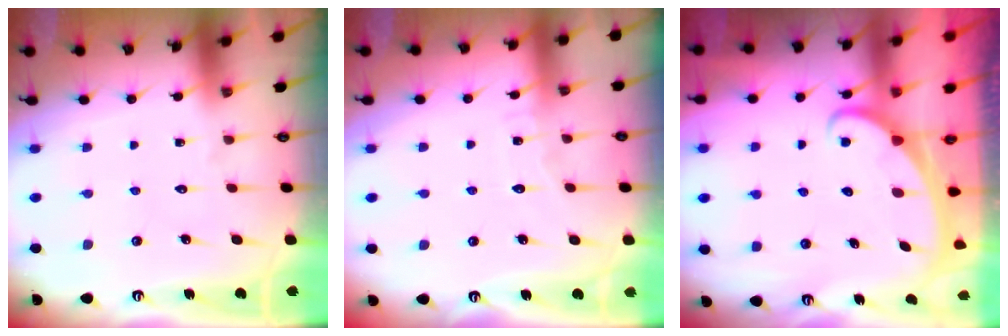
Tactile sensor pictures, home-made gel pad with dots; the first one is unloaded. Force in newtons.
{"total": 4.4, "press": 4.3, "slide": 0.4}
{"total": 2.0, "press": 2.0, "slide": 0.1}